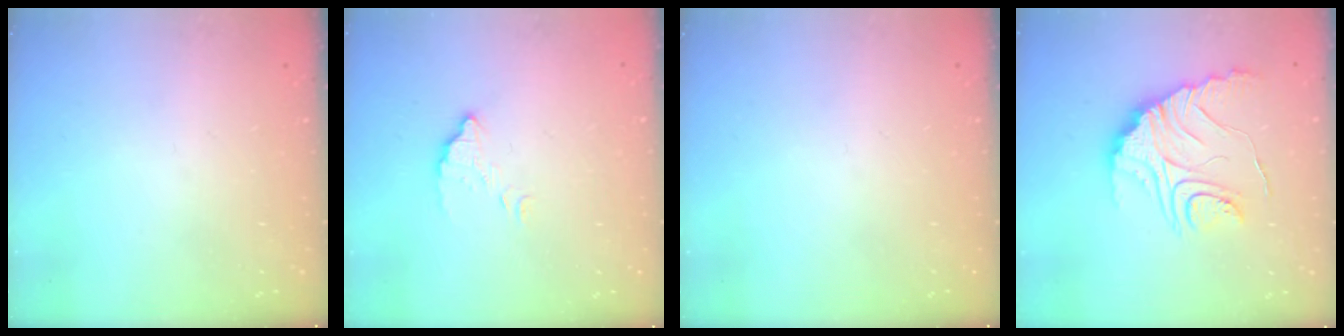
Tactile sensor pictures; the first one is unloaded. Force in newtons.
{"total": 3.5, "press": 3.5, "slide": 0.3}
{"total": 0.0}
{"total": 13.3, "press": 13.3, "slide": 0.6}